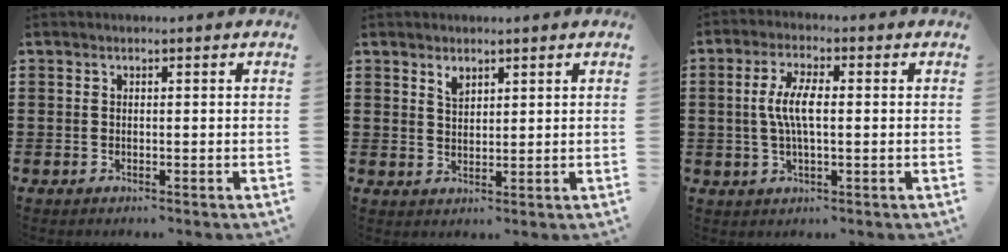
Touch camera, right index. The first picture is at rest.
{"total": 2.2, "force": [1.7, 1.0, 0.9], "torque": [-0.013, -0.001, 0.030]}
{"total": 6.2, "force": [0.1, 2.0, 5.8], "torque": [-0.121, 0.000, -0.006]}